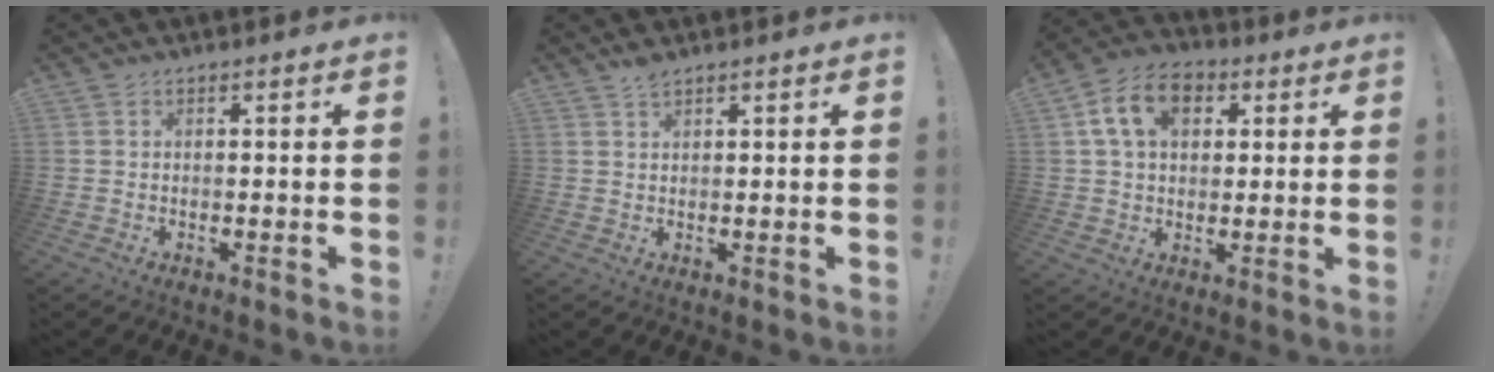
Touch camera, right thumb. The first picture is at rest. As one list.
[{"total": 2.3, "force": [1.9, 0.6, 1.1], "torque": [-0.011, -0.011, 0.032]}, {"total": 12.3, "force": [4.3, 8.5, 7.8], "torque": [-0.131, 0.009, 0.085]}]